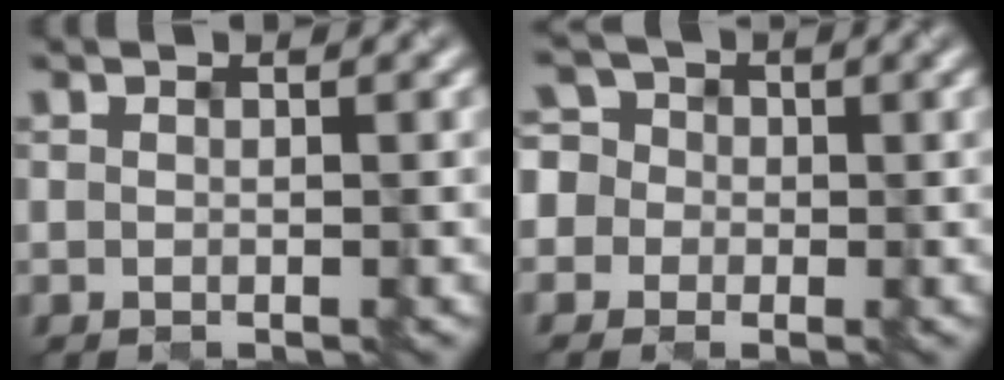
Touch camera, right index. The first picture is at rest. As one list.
[{"total": 5.1, "force": [0.8, 4.8, 1.4], "torque": [-0.037, 0.026, 0.007]}]